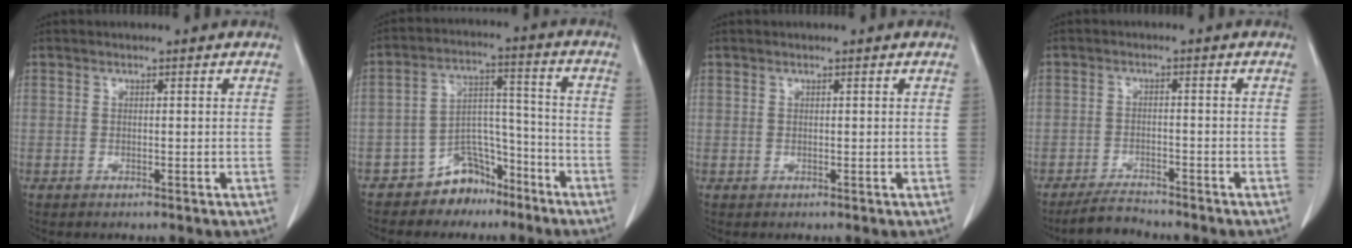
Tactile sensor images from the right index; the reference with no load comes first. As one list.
[{"total": 8.2, "force": [-6.2, 4.8, 2.6], "torque": [-0.038, 0.038, -0.104]}, {"total": 0.0}, {"total": 3.4, "force": [-3.3, 0.5, 0.6], "torque": [-0.014, -0.010, -0.059]}]